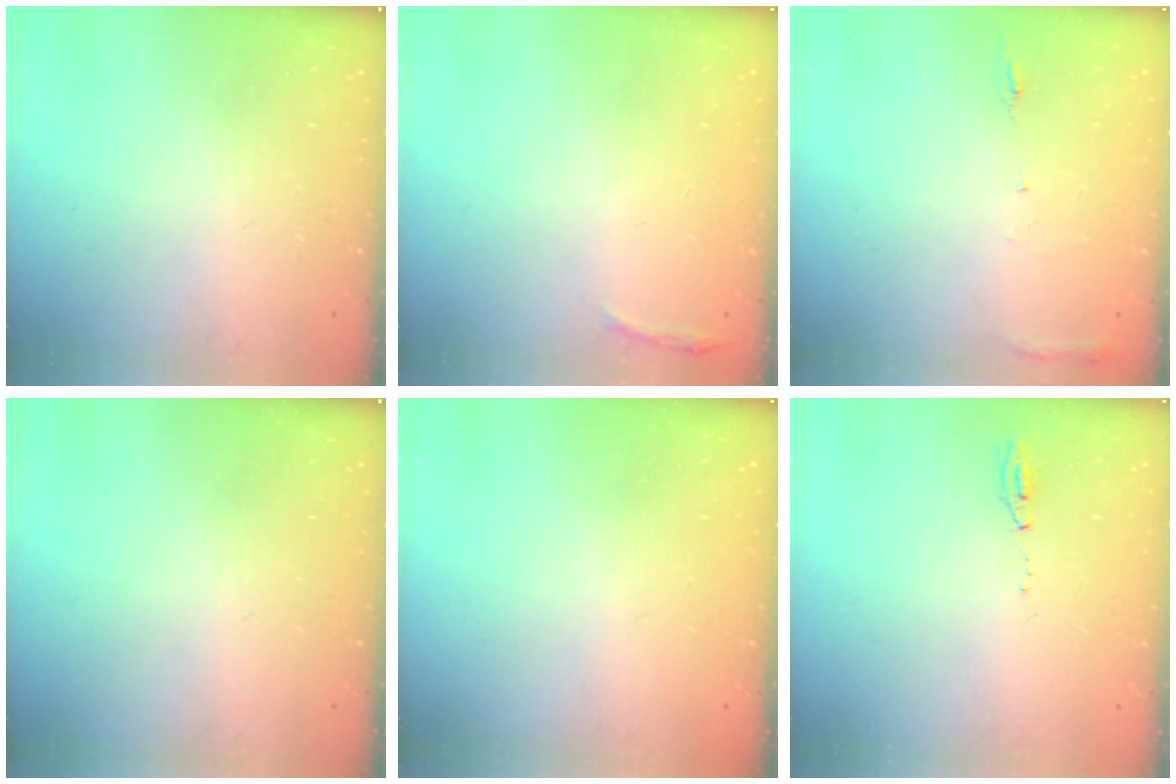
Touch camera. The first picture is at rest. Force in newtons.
{"total": 3.0, "press": 1.9, "slide": 2.3}
{"total": 5.7, "press": 5.7, "slide": 0.6}
{"total": 0.0}
{"total": 1.0, "press": 0.0, "slide": 1.0}
{"total": 15.0, "press": 4.8, "slide": 14.3}